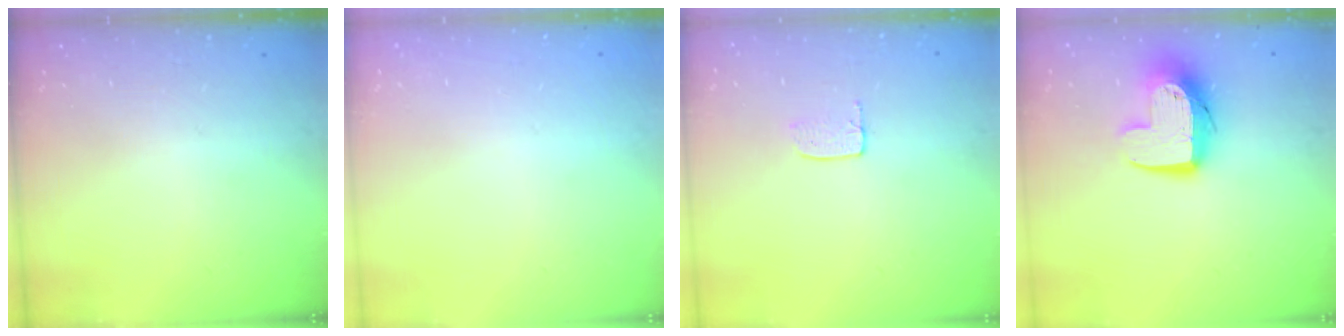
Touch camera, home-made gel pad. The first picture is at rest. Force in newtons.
{"total": 0.0}
{"total": 3.5, "press": 3.5, "slide": 0.2}
{"total": 11.0, "press": 10.9, "slide": 0.9}